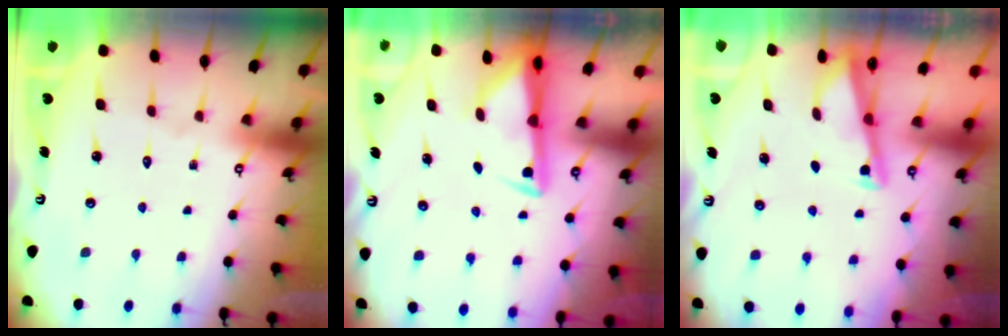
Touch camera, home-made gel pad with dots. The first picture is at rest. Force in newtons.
{"total": 3.0, "press": 2.9, "slide": 0.5}
{"total": 2.7, "press": 2.7, "slide": 0.3}